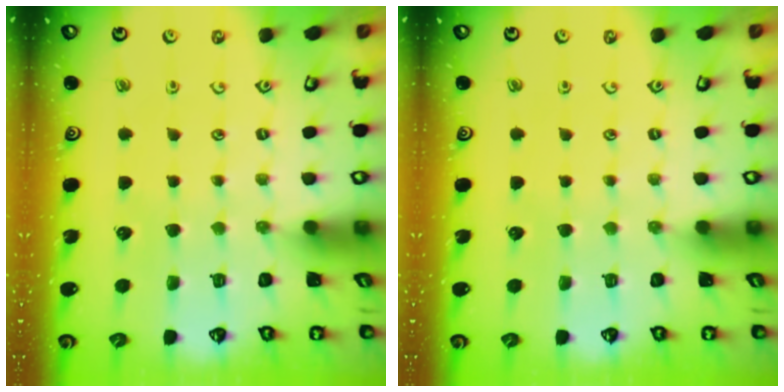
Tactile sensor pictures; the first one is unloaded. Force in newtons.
{"total": 0.0}